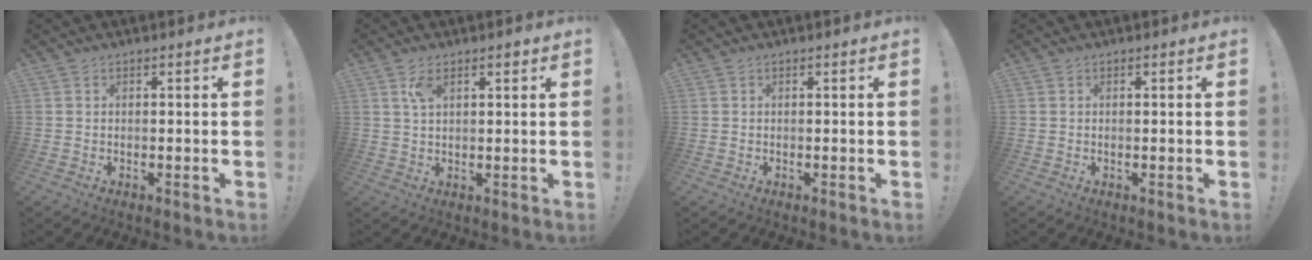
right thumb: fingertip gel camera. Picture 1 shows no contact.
{"total": 4.0, "force": [1.9, 1.7, 3.1], "torque": [-0.048, -0.004, 0.031]}
{"total": 0.0}
{"total": 0.7, "force": [-0.1, -0.3, 0.6], "torque": [-0.008, -0.002, -0.003]}